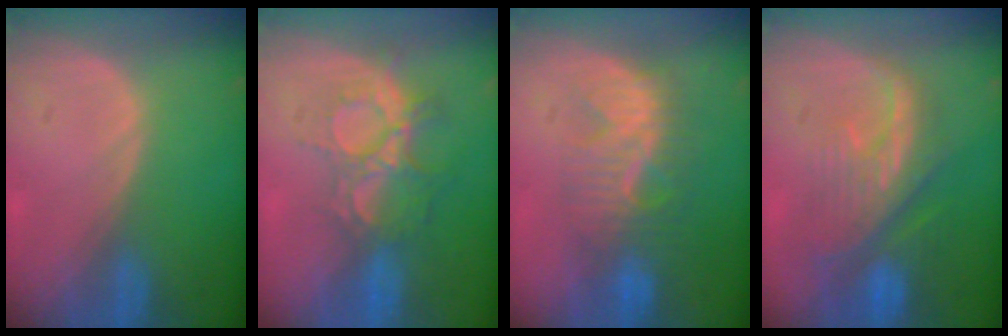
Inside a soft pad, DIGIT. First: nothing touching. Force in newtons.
{"total": 9.3, "press": 7.8, "slide": 5.0}
{"total": 8.4, "press": 8.0, "slide": 2.4}
{"total": 10.2, "press": 8.9, "slide": 4.9}